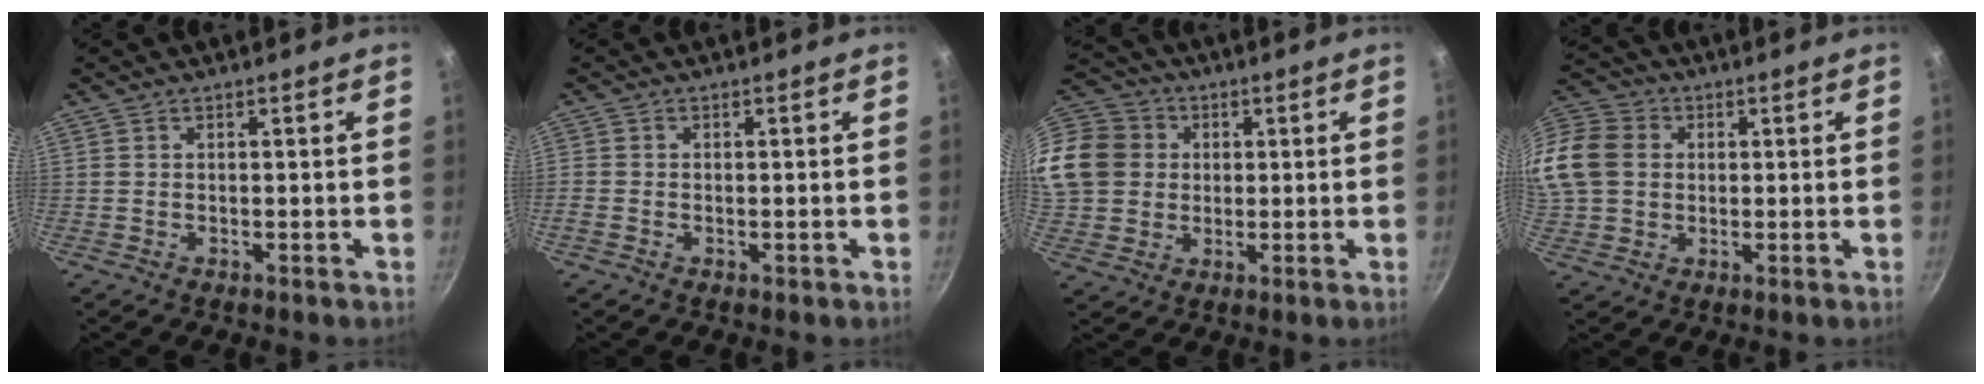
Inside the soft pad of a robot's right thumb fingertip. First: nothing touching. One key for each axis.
{"total": 1.4, "fx": -0.6, "fy": 1.0, "fz": 0.7, "tx": -0.016, "ty": 0.001, "tz": -0.013}
{"total": 18.6, "fx": 3.2, "fy": 16.2, "fz": 8.4, "tx": -0.184, "ty": 0.032, "tz": 0.057}
{"total": 22.7, "fx": 3.3, "fy": 19.0, "fz": 11.9, "tx": -0.303, "ty": 0.051, "tz": 0.057}